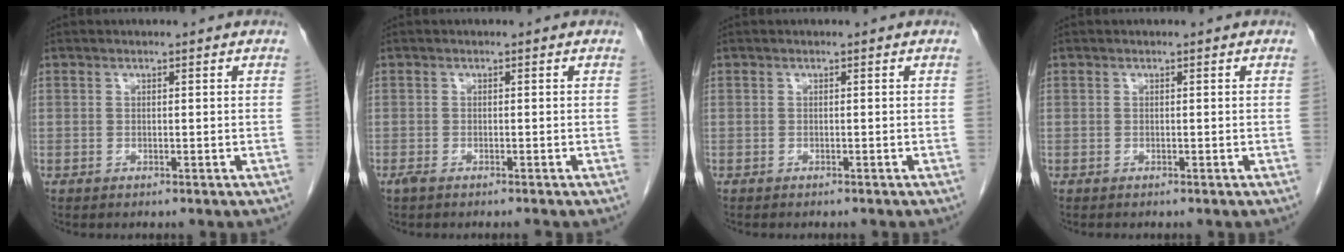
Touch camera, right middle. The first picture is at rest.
{"total": 1.4, "force": [-1.2, 0.0, 0.7], "torque": [-0.013, -0.003, -0.020]}
{"total": 1.7, "force": [-1.5, 0.4, 0.7], "torque": [-0.015, -0.003, -0.017]}
{"total": 0.0}